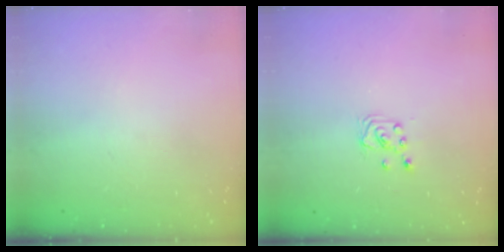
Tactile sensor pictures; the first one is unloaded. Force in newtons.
{"total": 2.0, "press": 2.0, "slide": 0.2}